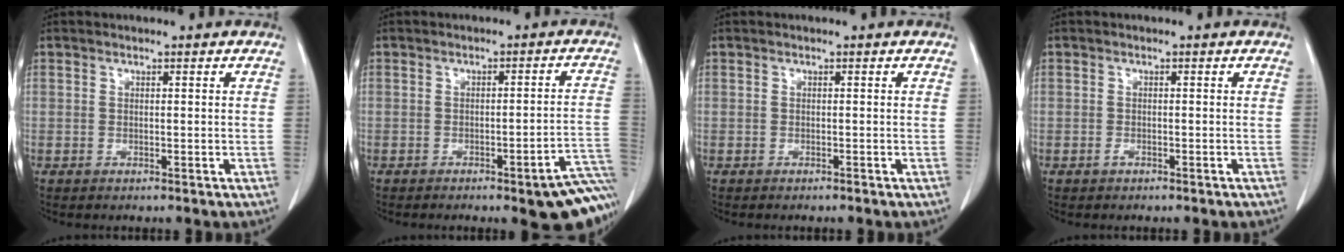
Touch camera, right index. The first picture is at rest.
{"total": 11.2, "force": [-7.6, 1.3, 8.1], "torque": [-0.027, 0.017, -0.090]}
{"total": 0.0}
{"total": 0.6, "force": [-0.5, 0.3, 0.3], "torque": [-0.009, 0.002, -0.005]}